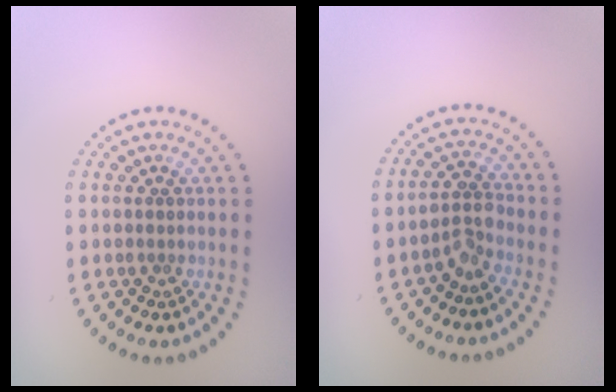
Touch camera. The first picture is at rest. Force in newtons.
{"total": 2.1, "press": 1.7, "slide": 1.3}